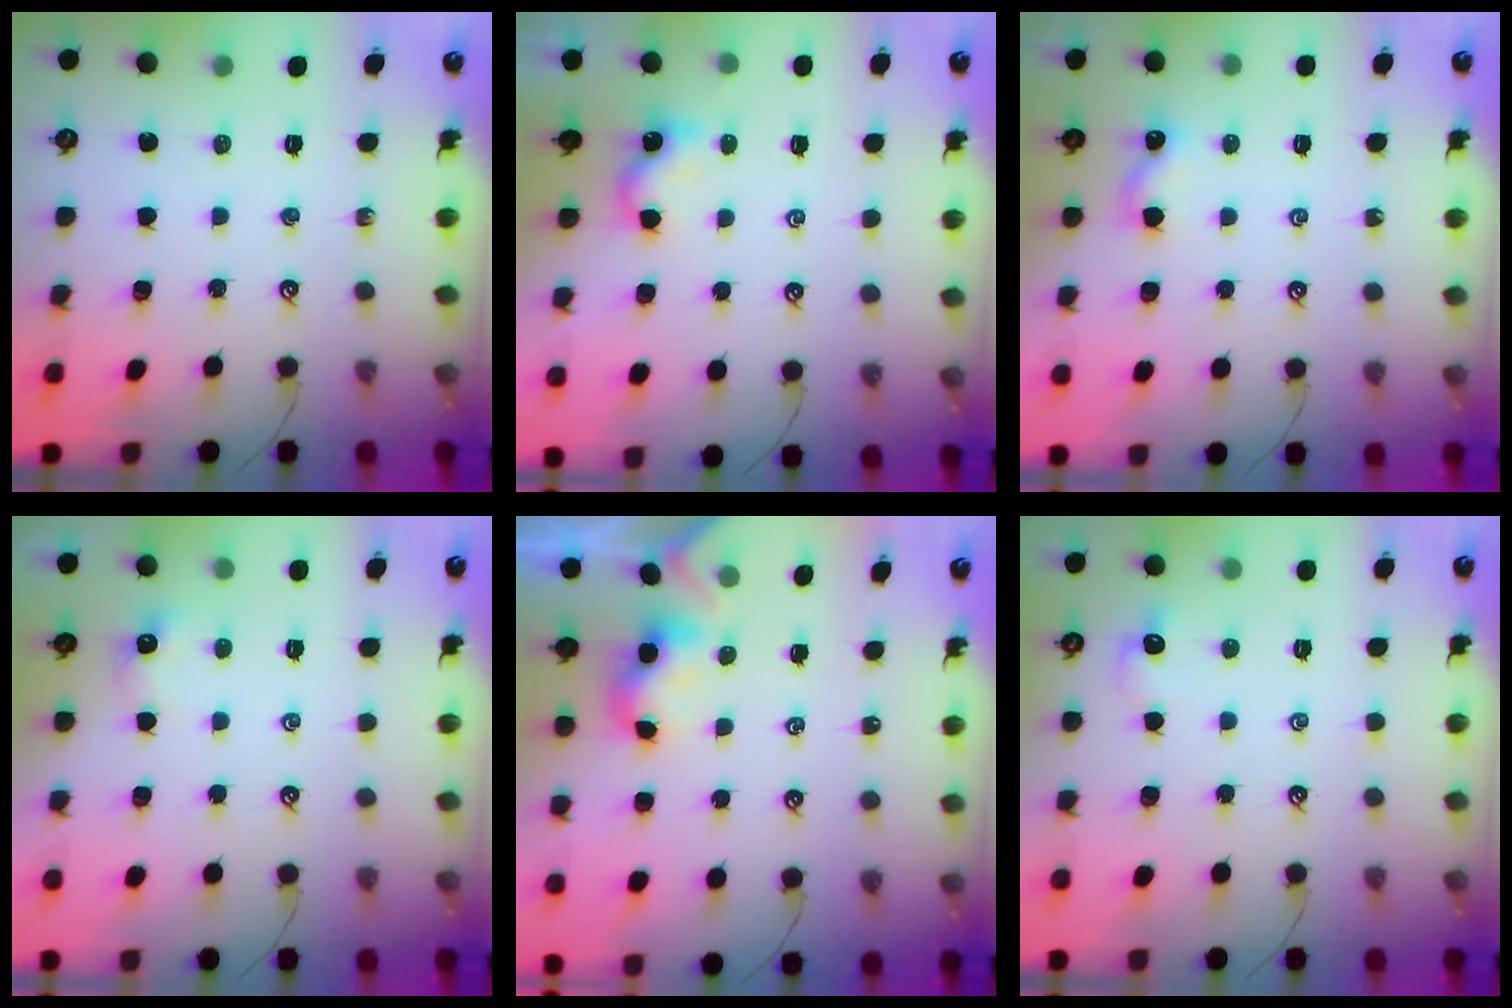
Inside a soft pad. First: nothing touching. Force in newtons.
{"total": 1.2, "press": 1.1, "slide": 0.2}
{"total": 3.7, "press": 3.6, "slide": 0.7}
{"total": 0.0}
{"total": 2.0, "press": 2.0, "slide": 0.3}
{"total": 1.0, "press": 0.8, "slide": 0.6}